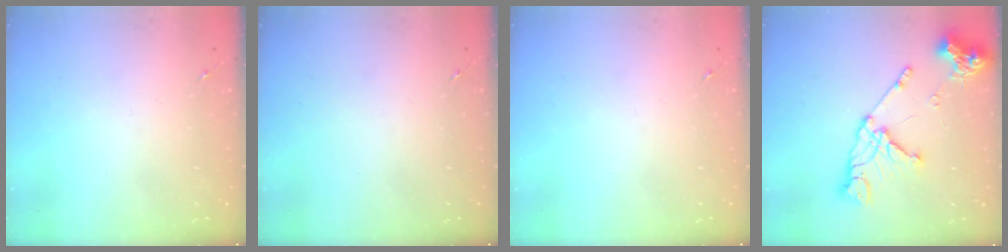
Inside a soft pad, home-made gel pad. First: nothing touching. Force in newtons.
{"total": 0.0}
{"total": 0.0}
{"total": 16.8, "press": 16.7, "slide": 1.3}